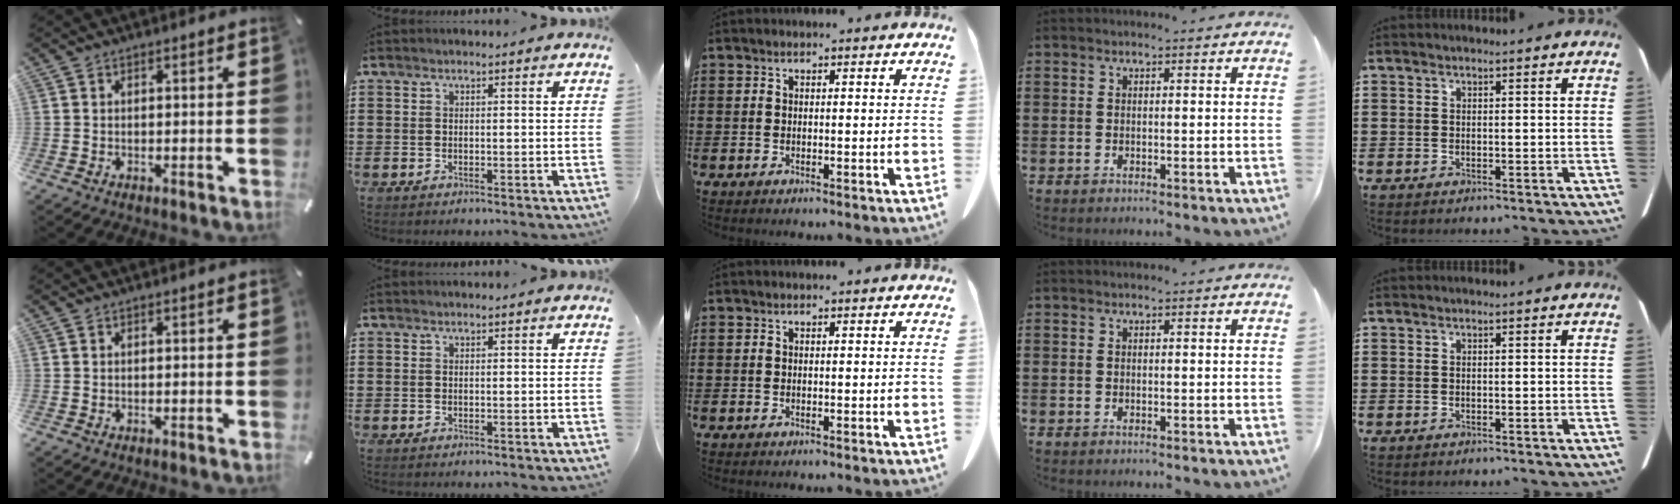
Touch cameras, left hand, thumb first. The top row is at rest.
{}